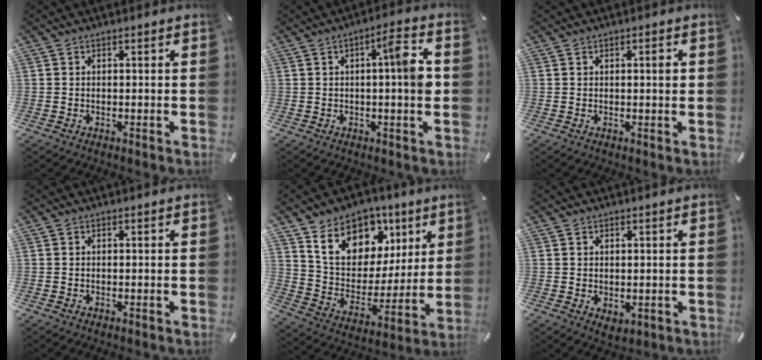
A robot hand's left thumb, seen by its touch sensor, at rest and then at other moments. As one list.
[{"total": 8.5, "force": [0.6, 1.2, 8.4], "torque": [-0.126, 0.000, 0.000]}, {"total": 1.7, "force": [0.4, 0.3, 1.6], "torque": [-0.015, -0.004, 0.000]}, {"total": 0.0}, {"total": 14.6, "force": [7.9, 11.2, 5.1], "torque": [-0.090, -0.048, 0.149]}, {"total": 1.5, "force": [0.7, 1.2, 0.5], "torque": [-0.002, -0.001, 0.010]}]